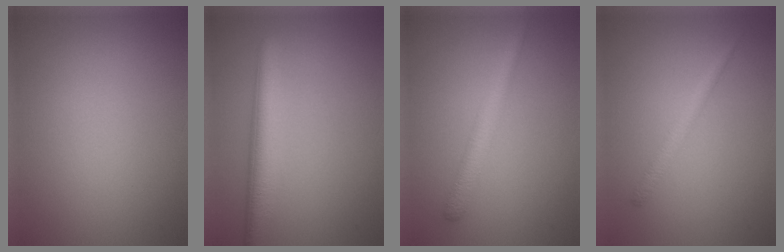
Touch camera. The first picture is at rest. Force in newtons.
{"total": 4.7, "press": 4.7, "slide": 0.3}
{"total": 2.5, "press": 2.5, "slide": 0.0}
{"total": 1.4, "press": 1.4, "slide": 0.1}